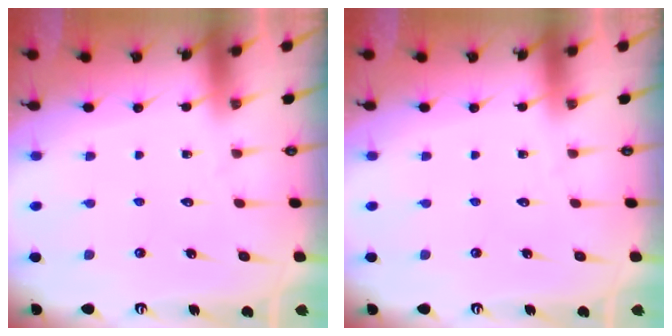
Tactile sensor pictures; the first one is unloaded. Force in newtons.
{"total": 0.0}